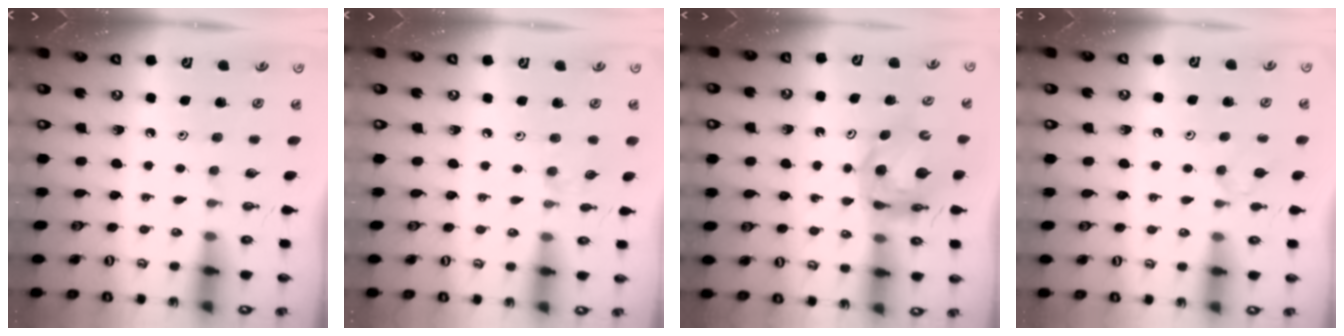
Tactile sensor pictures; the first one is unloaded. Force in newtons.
{"total": 2.9, "press": 2.9, "slide": 0.3}
{"total": 7.6, "press": 7.5, "slide": 0.9}
{"total": 3.0, "press": 3.0, "slide": 0.7}